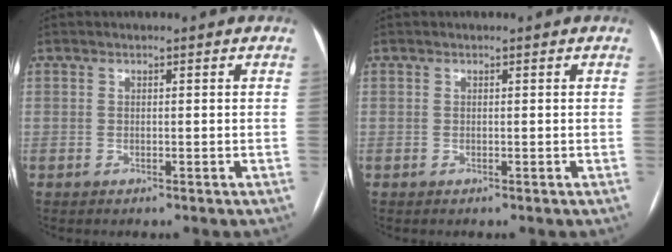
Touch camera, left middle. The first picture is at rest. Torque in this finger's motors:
{"motor_torque": [0.00, 0.00, 0.00, 0.00]}